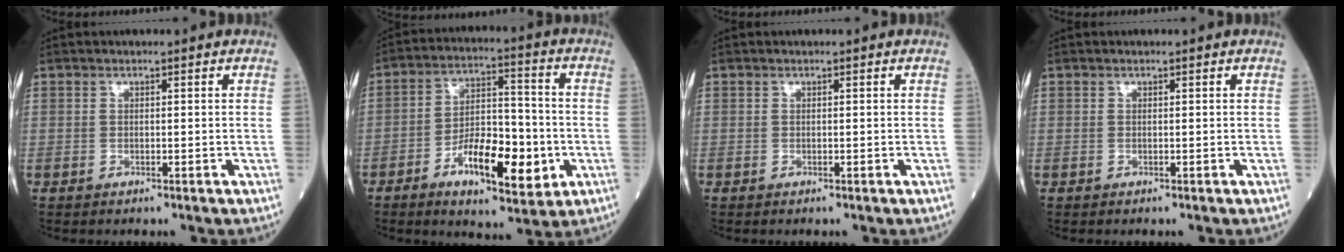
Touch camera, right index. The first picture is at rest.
{"total": 12.7, "force": [-4.5, 4.6, 11.0], "torque": [-0.188, 0.008, -0.073]}
{"total": 0.0}
{"total": 0.0}